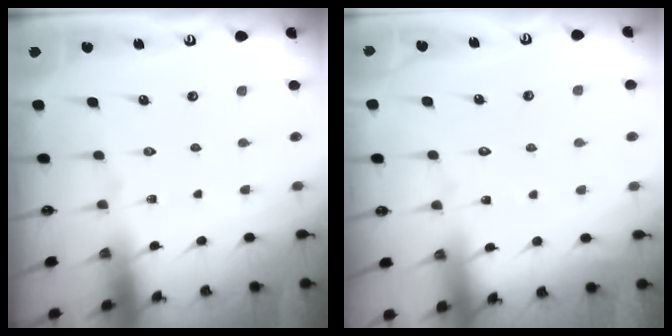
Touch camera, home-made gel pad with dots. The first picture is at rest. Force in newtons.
{"total": 4.1, "press": 4.1, "slide": 0.4}